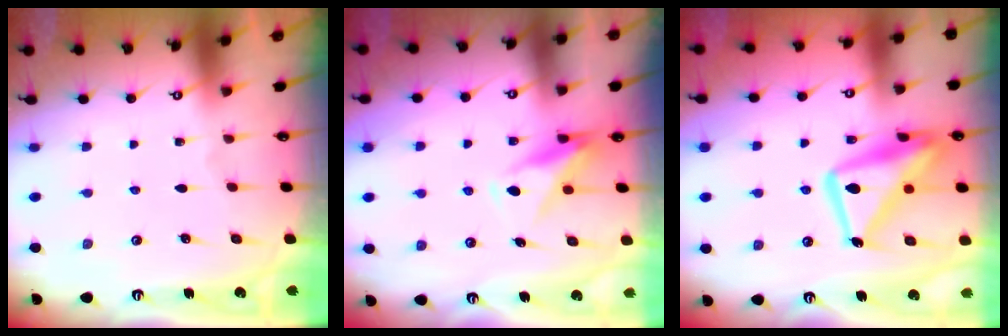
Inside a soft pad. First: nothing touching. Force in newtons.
{"total": 9.9, "press": 9.9, "slide": 0.9}
{"total": 17.7, "press": 17.7, "slide": 1.6}